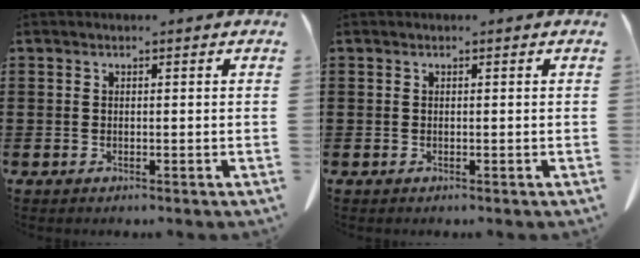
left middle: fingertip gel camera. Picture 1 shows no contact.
{"total": 0.0}